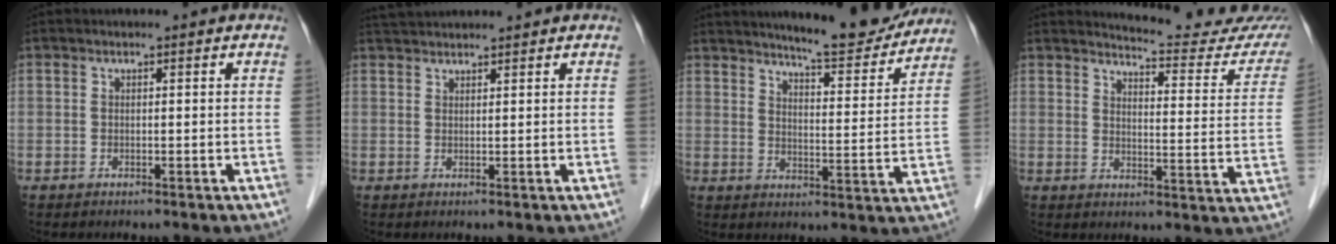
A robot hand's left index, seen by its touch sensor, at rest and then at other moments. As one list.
[{"total": 3.8, "force": [3.7, -0.1, 0.8], "torque": [-0.016, 0.034, 0.070]}, {"total": 13.3, "force": [12.4, 1.4, 4.7], "torque": [-0.064, -0.021, 0.163]}, {"total": 16.4, "force": [16.0, 0.8, 3.3], "torque": [-0.031, -0.095, 0.171]}]